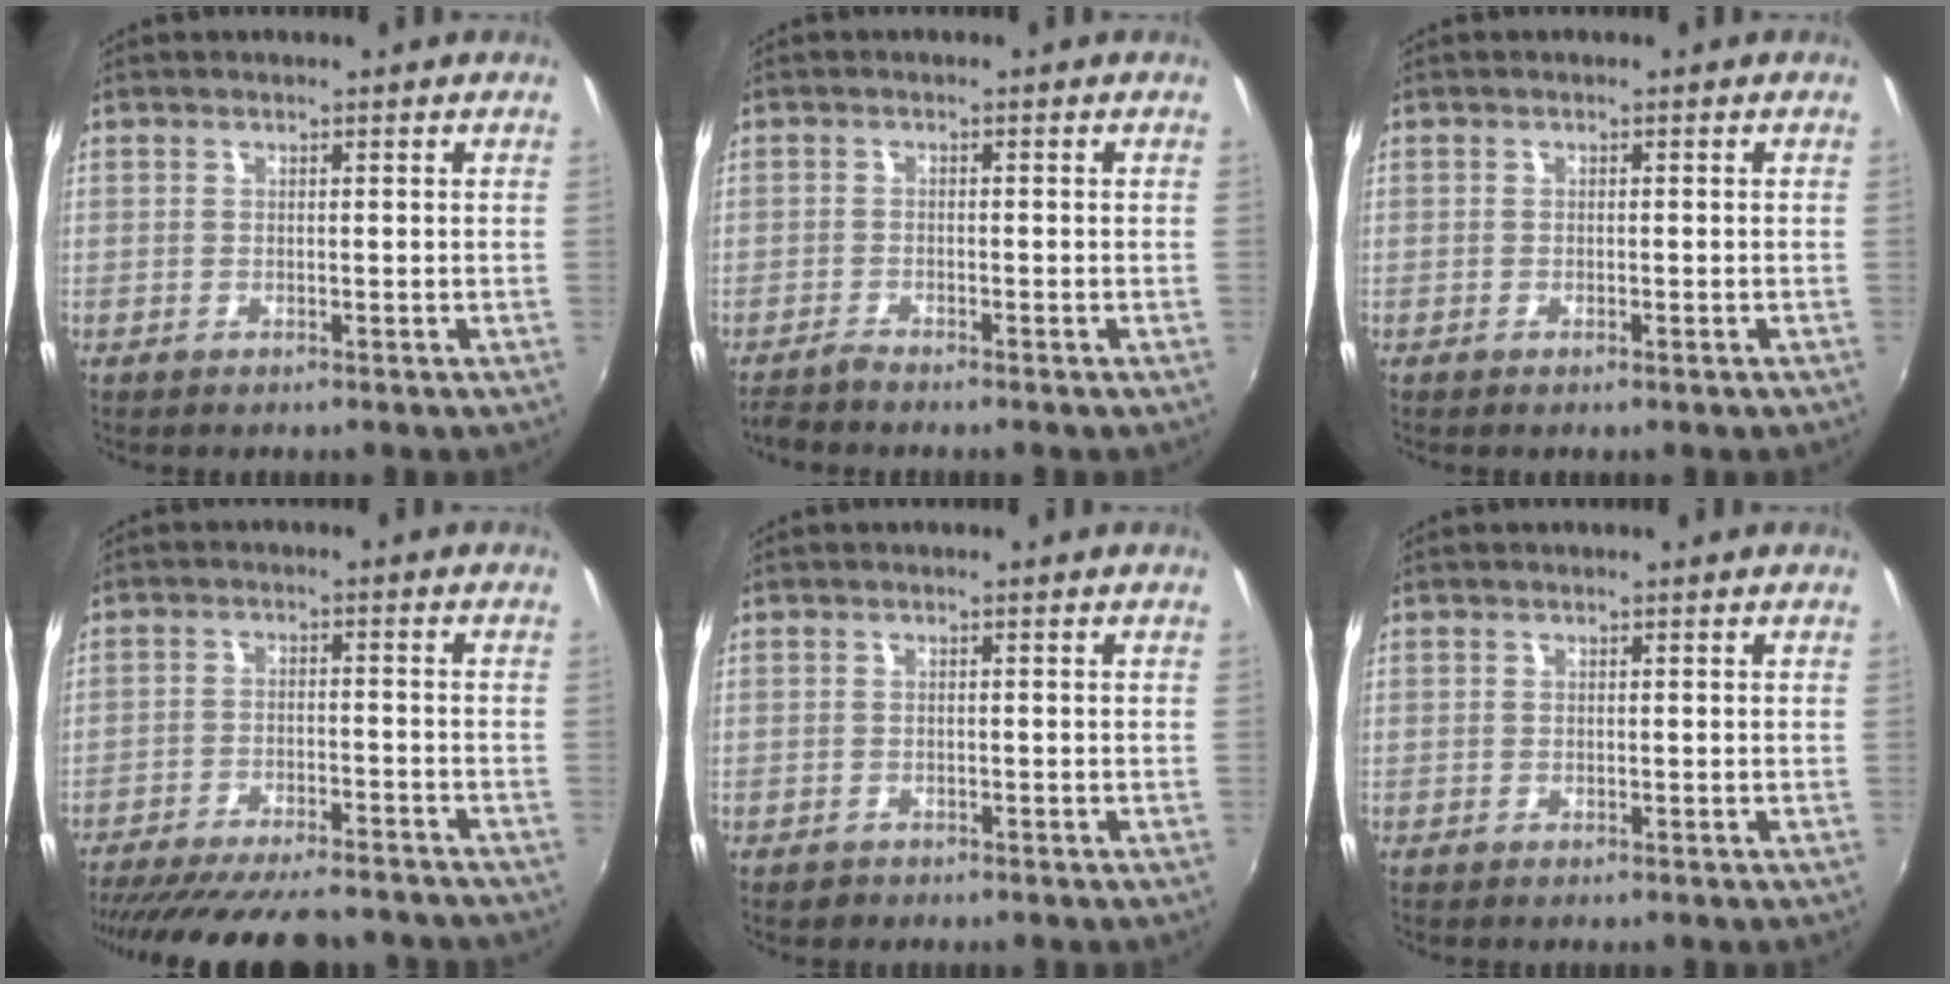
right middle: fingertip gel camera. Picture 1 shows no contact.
{"total": 2.1, "force": [-2.1, -0.1, 0.5], "torque": [-0.019, -0.007, -0.042]}
{"total": 0.8, "force": [-0.6, 0.2, 0.6], "torque": [-0.010, 0.000, -0.010]}
{"total": 20.0, "force": [-17.5, 4.4, 8.7], "torque": [-0.173, -0.021, -0.248]}
{"total": 1.1, "force": [-0.8, 0.8, 0.1], "torque": [-0.004, -0.001, -0.011]}
{"total": 0.0}